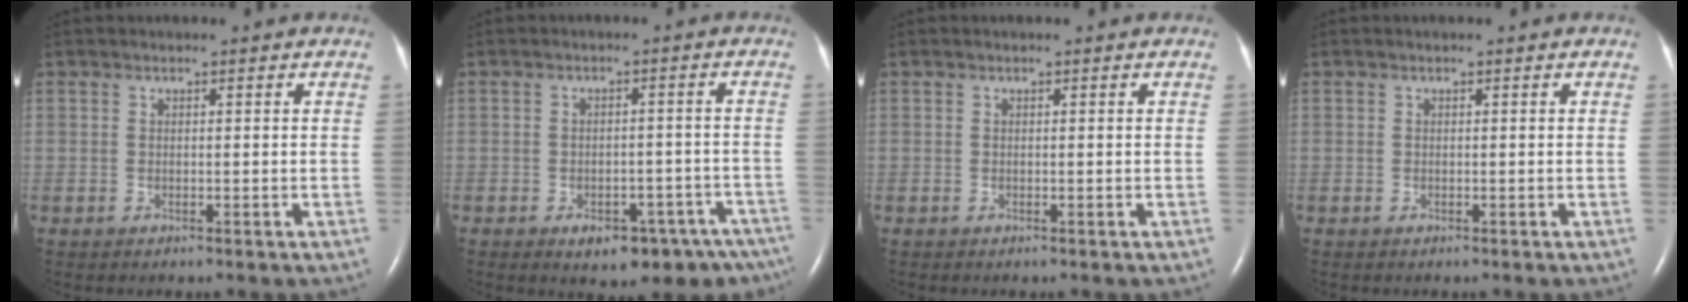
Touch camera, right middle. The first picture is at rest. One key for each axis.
{"total": 11.8, "fx": -8.4, "fy": 5.7, "fz": 6.0, "tx": -0.053, "ty": 0.014, "tz": -0.100}
{"total": 0.0}
{"total": 0.0}